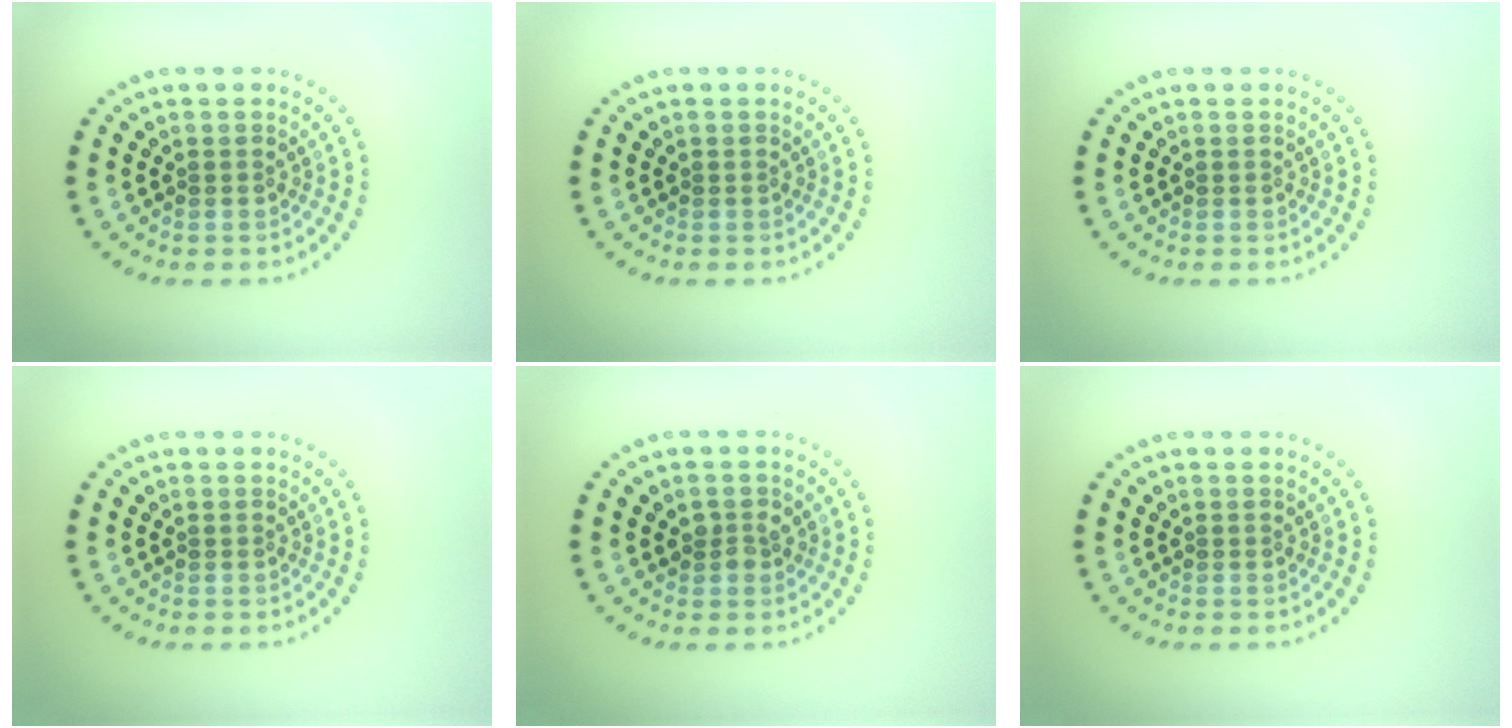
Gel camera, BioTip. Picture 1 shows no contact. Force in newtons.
{"total": 0.0}
{"total": 0.0}
{"total": 0.0}
{"total": 1.3, "press": 1.3, "slide": 0.3}
{"total": 0.0}